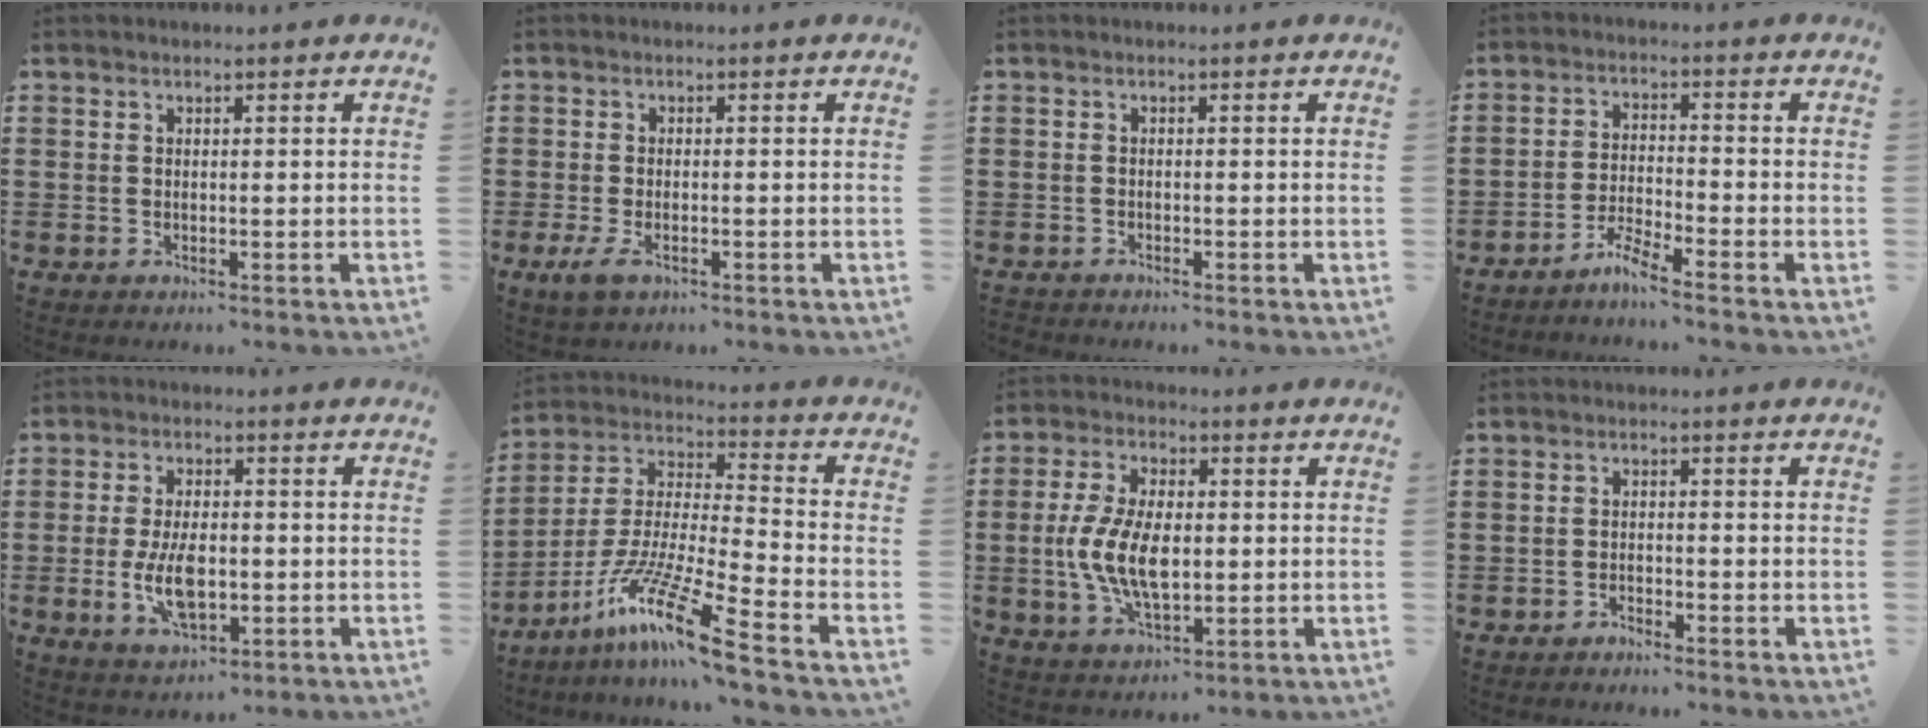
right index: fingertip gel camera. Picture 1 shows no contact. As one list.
[{"total": 2.4, "force": [-1.0, 1.0, 1.9], "torque": [-0.047, -0.006, -0.023]}, {"total": 0.9, "force": [-0.9, -0.1, -0.1], "torque": [0.000, 0.000, -0.018]}, {"total": 3.8, "force": [-3.5, -0.6, 1.2], "torque": [-0.038, -0.005, -0.075]}, {"total": 7.6, "force": [-1.3, 4.0, 6.3], "torque": [-0.127, -0.003, -0.026]}, {"total": 13.4, "force": [-9.9, -0.6, 8.9], "torque": [-0.189, -0.008, -0.197]}, {"total": 9.1, "force": [-0.5, 4.5, 7.9], "torque": [-0.176, 0.001, -0.013]}, {"total": 1.5, "force": [-1.5, -0.2, 0.0], "torque": [-0.003, 0.002, -0.031]}]